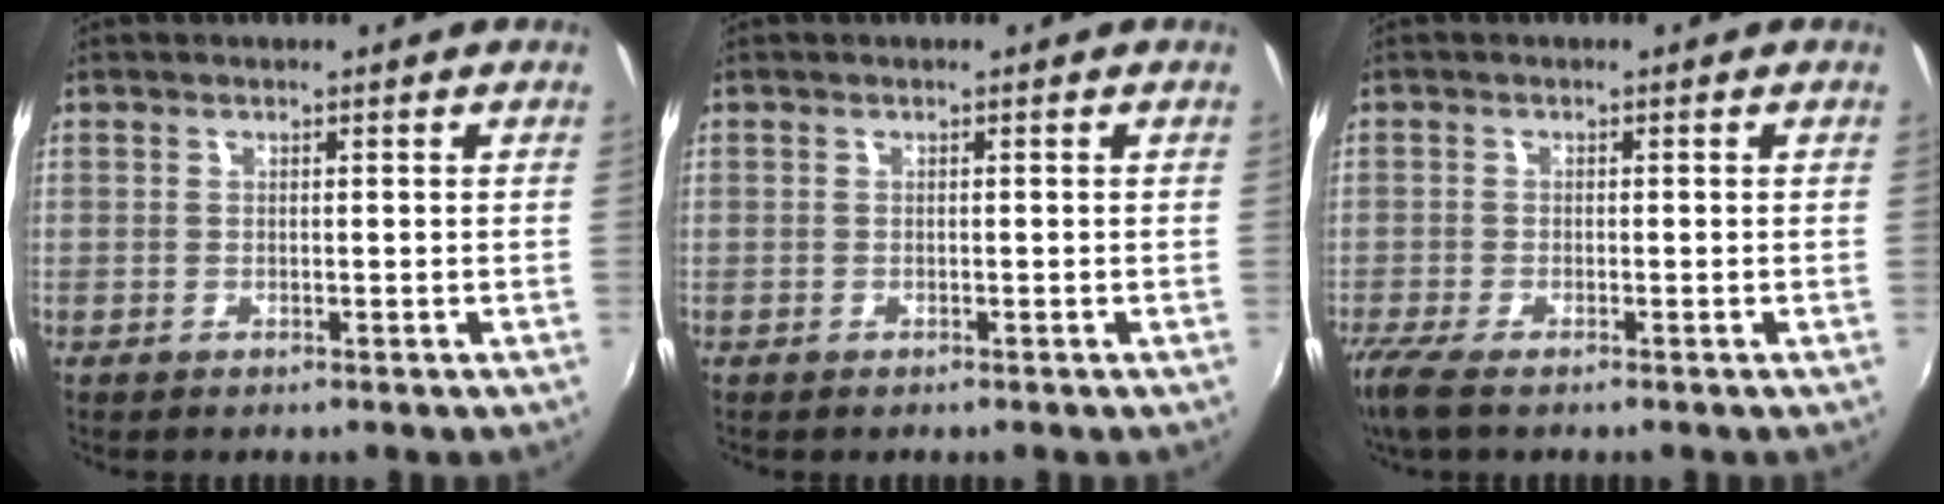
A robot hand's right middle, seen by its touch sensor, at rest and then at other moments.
{"total": 0.0}
{"total": 4.6, "force": [-3.4, 0.7, 3.0], "torque": [-0.073, -0.018, -0.067]}